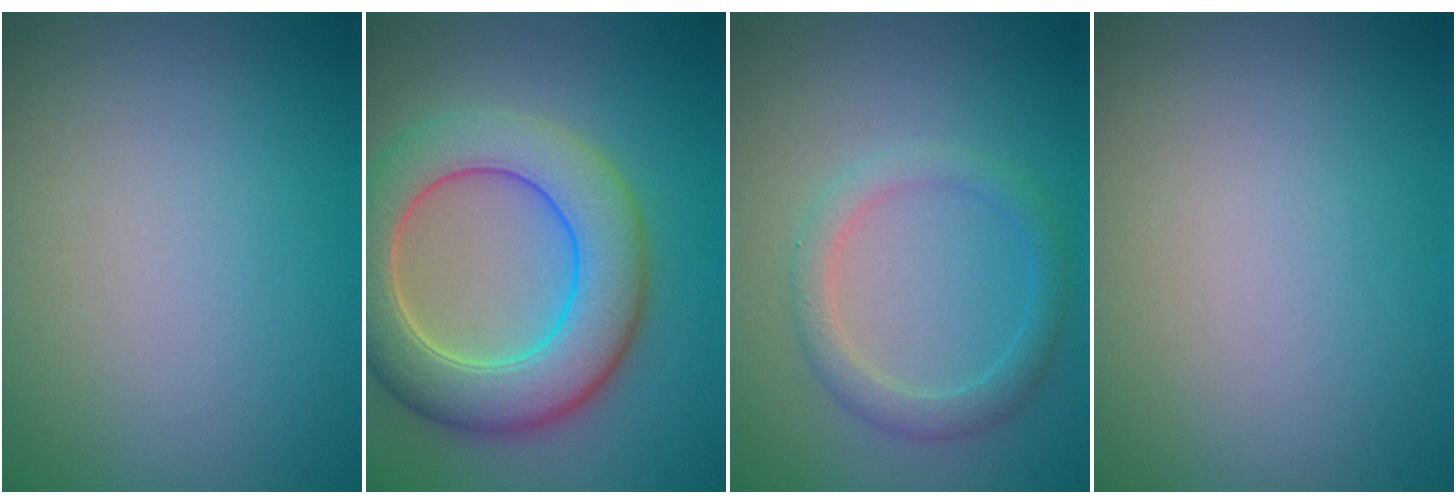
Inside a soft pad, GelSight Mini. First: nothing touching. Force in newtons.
{"total": 8.4, "press": 8.4, "slide": 0.5}
{"total": 2.5, "press": 2.5, "slide": 0.1}
{"total": 0.0}